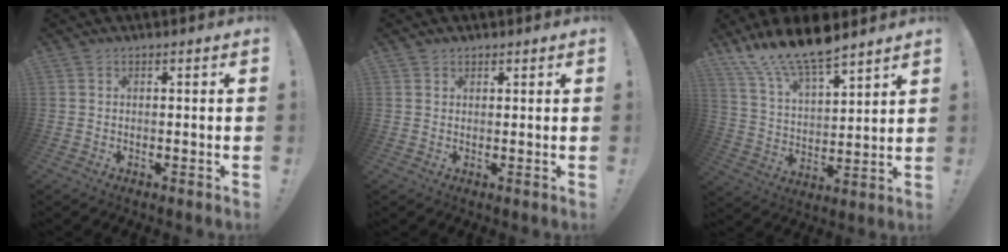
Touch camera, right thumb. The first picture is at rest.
{"total": 1.2, "force": [0.9, 0.7, 0.2], "torque": [0.006, -0.007, 0.015]}
{"total": 14.1, "force": [11.5, 4.2, 7.0], "torque": [-0.143, -0.084, 0.210]}